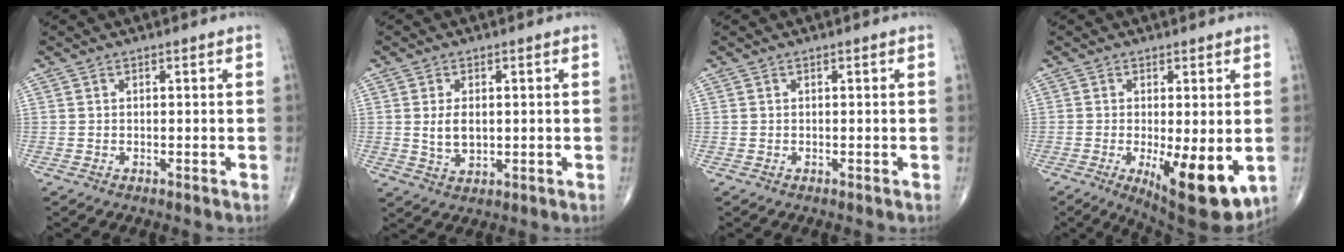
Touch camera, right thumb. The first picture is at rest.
{"total": 4.8, "force": [0.4, 2.9, 3.8], "torque": [-0.065, -0.009, 0.012]}
{"total": 0.0}
{"total": 12.6, "force": [-3.1, 4.2, 11.4], "torque": [-0.159, -0.026, -0.033]}